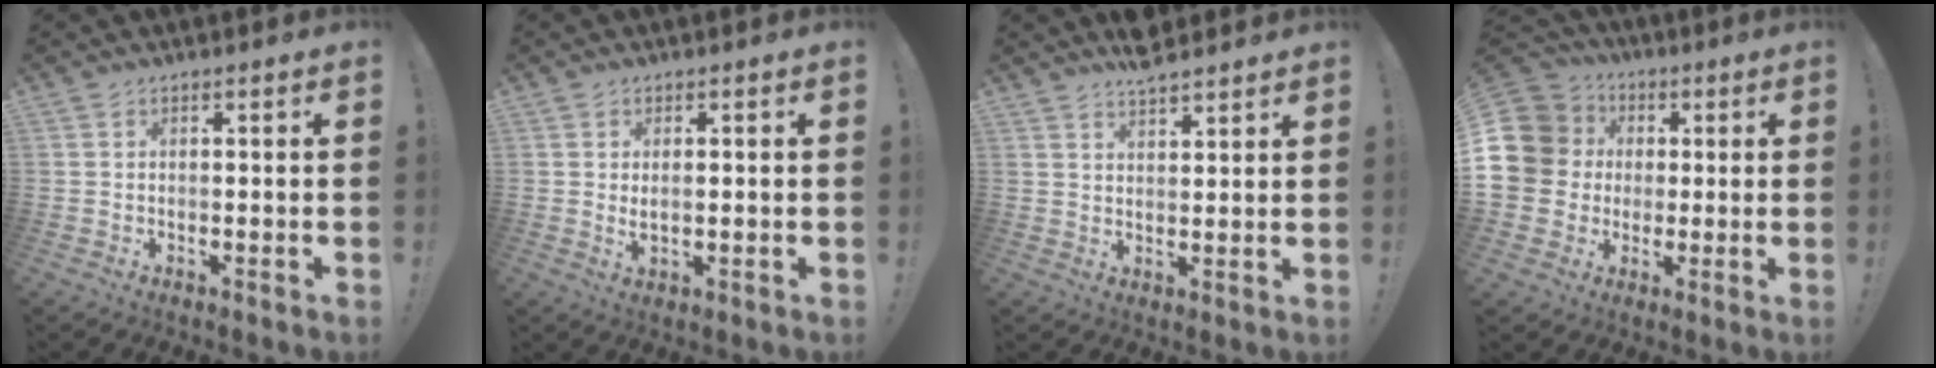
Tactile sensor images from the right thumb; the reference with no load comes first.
{"total": 2.5, "force": [1.2, 1.1, 1.9], "torque": [-0.022, -0.006, 0.020]}
{"total": 5.4, "force": [5.0, 1.4, 1.6], "torque": [-0.017, -0.029, 0.090]}
{"total": 14.9, "force": [2.3, 13.4, 6.1], "torque": [-0.108, 0.004, 0.060]}